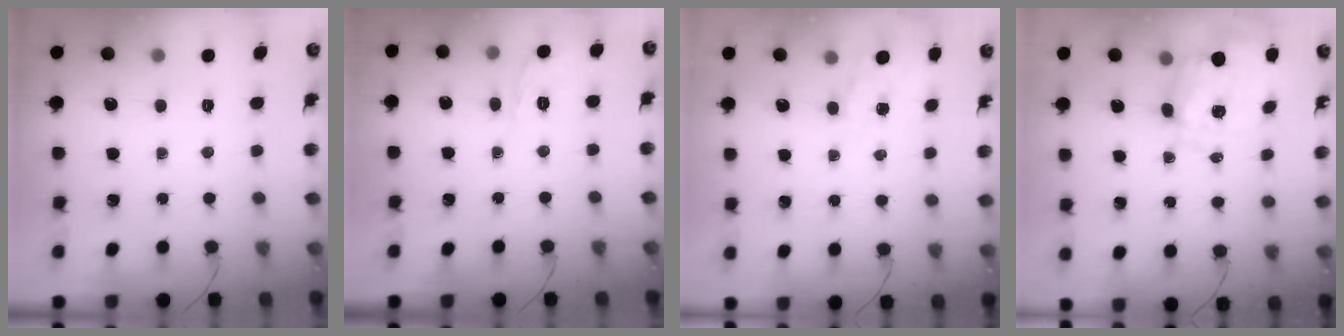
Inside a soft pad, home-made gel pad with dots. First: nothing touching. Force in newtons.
{"total": 2.3, "press": 2.0, "slide": 1.3}
{"total": 4.7, "press": 4.5, "slide": 1.4}
{"total": 2.9, "press": 2.7, "slide": 1.0}